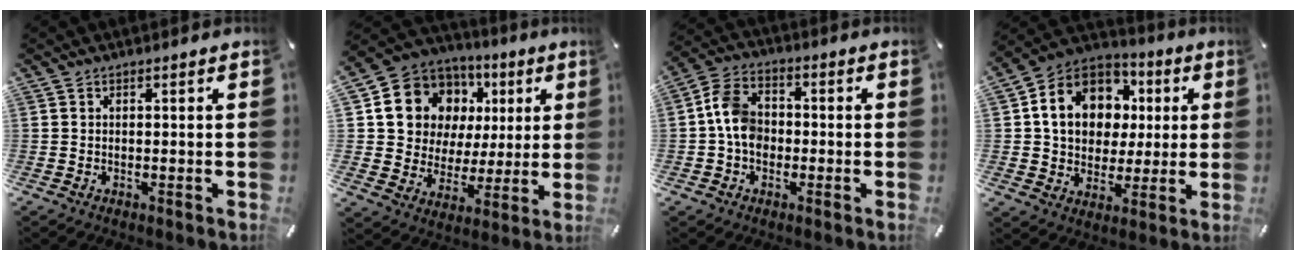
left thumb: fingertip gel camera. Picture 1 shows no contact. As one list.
[{"total": 13.4, "force": [4.5, 12.0, 4.1], "torque": [-0.077, -0.025, 0.095]}, {"total": 8.4, "force": [-1.2, 6.6, 5.0], "torque": [-0.102, 0.018, -0.021]}, {"total": 13.9, "force": [2.4, 11.9, 6.7], "torque": [-0.143, 0.000, 0.046]}]